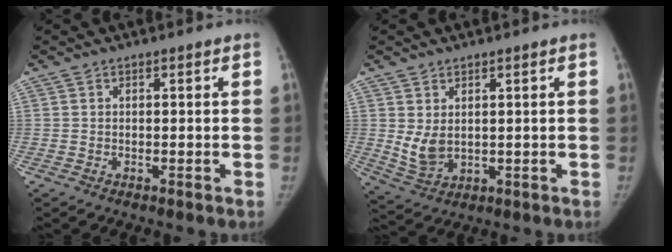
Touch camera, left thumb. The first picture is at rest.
{"total": 5.1, "force": [1.0, 3.3, 3.8], "torque": [-0.065, -0.014, 0.034]}